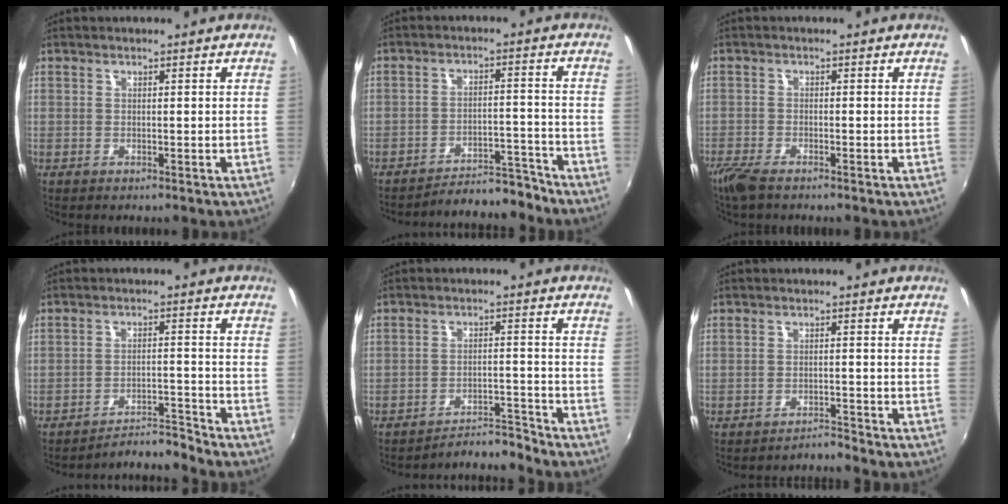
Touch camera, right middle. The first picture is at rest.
{"total": 8.6, "force": [-8.4, 1.0, 1.1], "torque": [-0.032, 0.019, -0.117]}
{"total": 4.7, "force": [-3.7, 1.1, 2.6], "torque": [-0.073, -0.015, -0.075]}
{"total": 5.4, "force": [-5.1, -1.5, -0.7], "torque": [-0.002, 0.016, -0.083]}
{"total": 5.4, "force": [-5.3, -1.0, -0.5], "torque": [-0.004, 0.016, -0.083]}
{"total": 2.1, "force": [-2.1, -0.3, -0.1], "torque": [-0.003, 0.001, -0.031]}